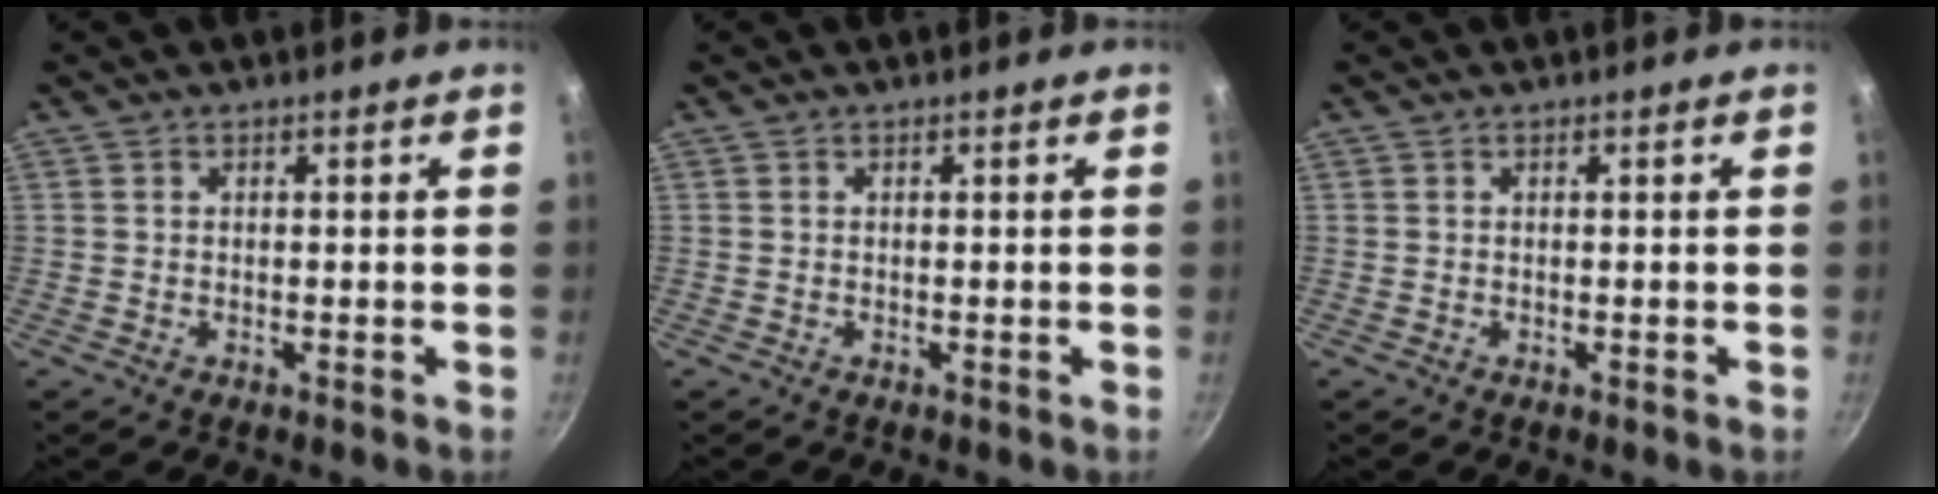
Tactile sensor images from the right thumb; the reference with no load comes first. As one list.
[{"total": 0.0}, {"total": 0.0}]